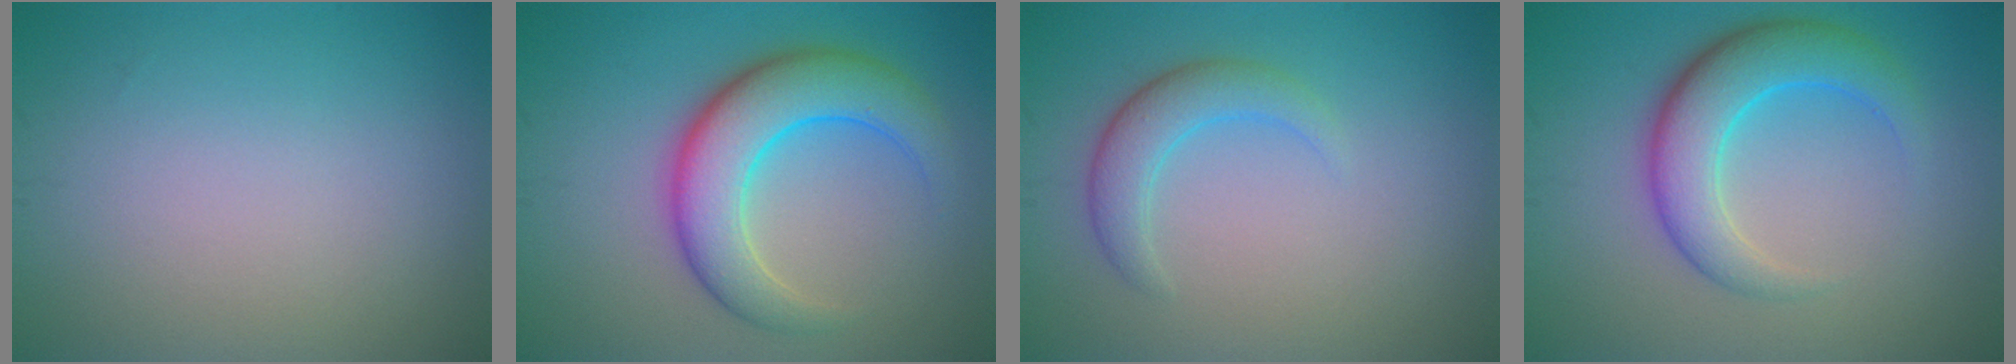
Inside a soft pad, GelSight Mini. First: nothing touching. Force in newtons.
{"total": 7.2, "press": 7.2, "slide": 0.3}
{"total": 2.9, "press": 2.9, "slide": 0.1}
{"total": 5.8, "press": 5.8, "slide": 0.3}